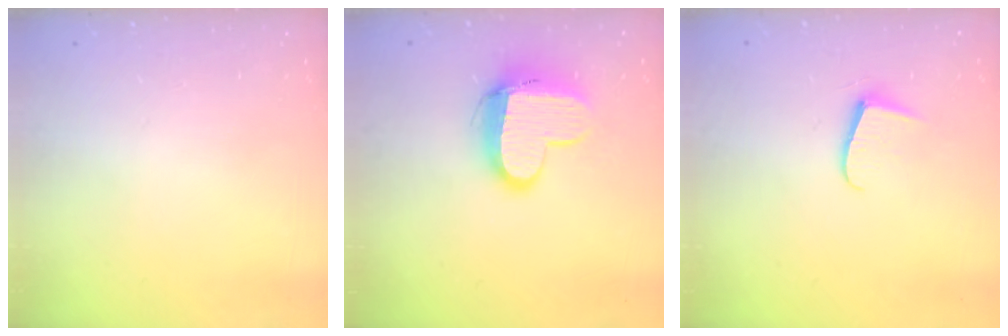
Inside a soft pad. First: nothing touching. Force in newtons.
{"total": 12.0, "press": 11.9, "slide": 1.2}
{"total": 5.9, "press": 5.9, "slide": 0.6}